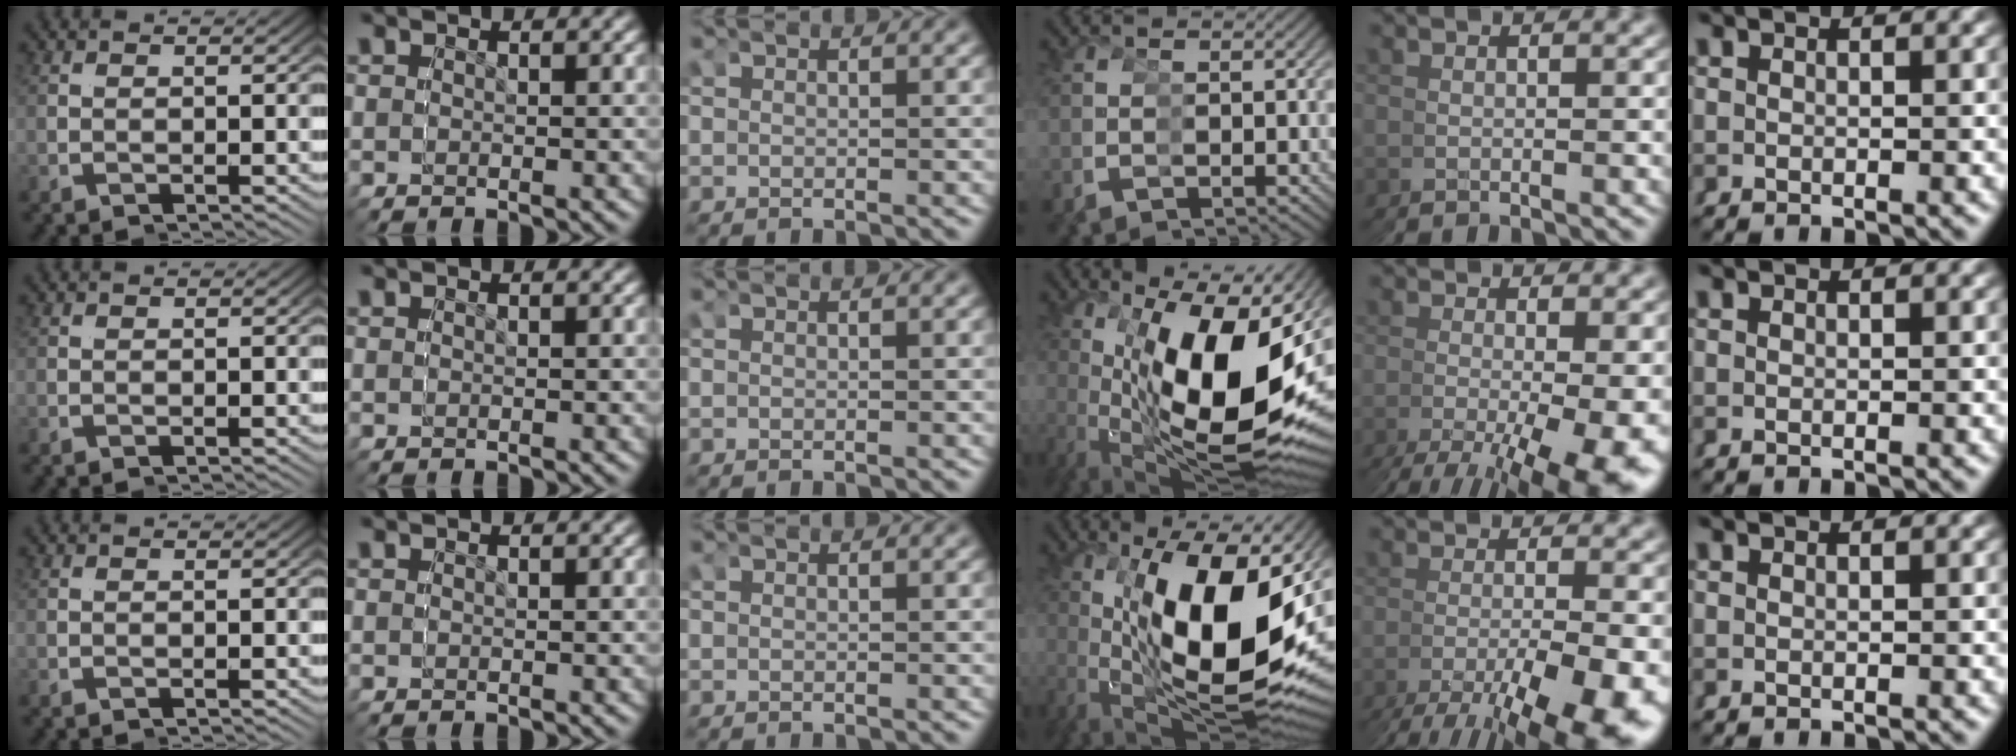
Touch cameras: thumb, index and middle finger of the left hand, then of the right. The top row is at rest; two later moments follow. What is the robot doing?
{"motion": "grasp_and_lifting", "object": "glue stick"}